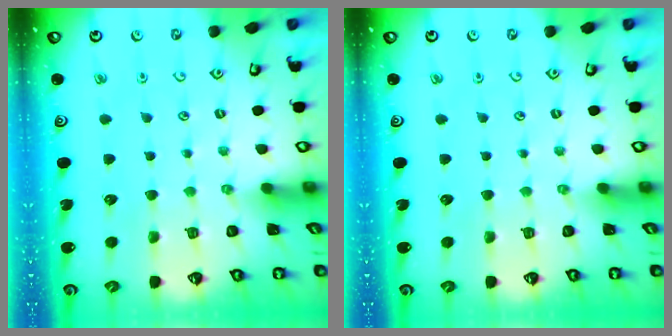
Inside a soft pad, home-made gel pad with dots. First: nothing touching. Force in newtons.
{"total": 0.0}